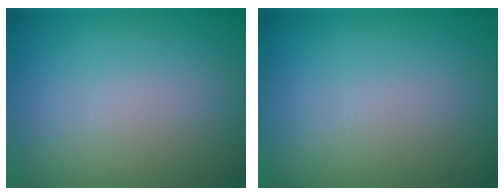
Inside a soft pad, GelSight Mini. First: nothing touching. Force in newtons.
{"total": 0.0}